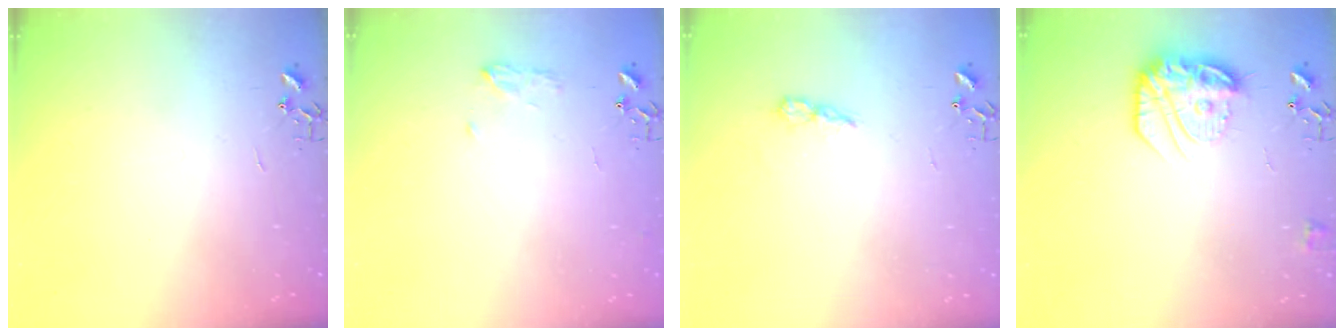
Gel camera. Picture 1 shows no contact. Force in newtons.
{"total": 8.4, "press": 8.4, "slide": 0.9}
{"total": 5.0, "press": 5.0, "slide": 0.6}
{"total": 17.4, "press": 17.3, "slide": 1.2}